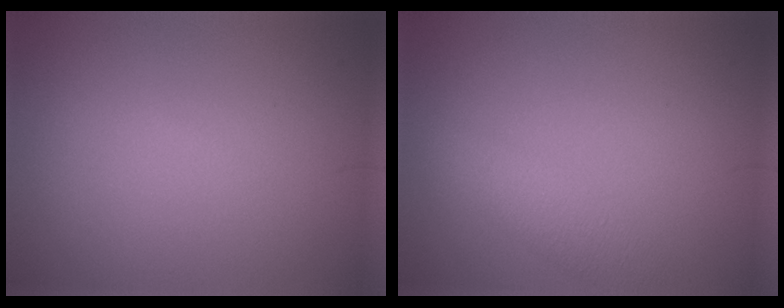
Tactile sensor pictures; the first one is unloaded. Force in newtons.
{"total": 3.0, "press": 3.0, "slide": 0.1}